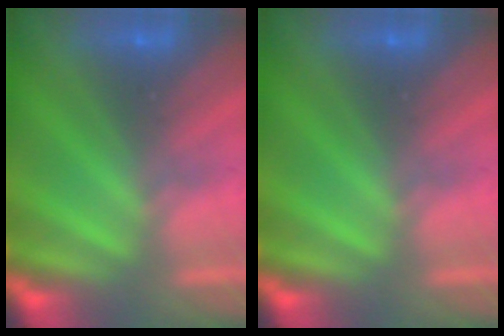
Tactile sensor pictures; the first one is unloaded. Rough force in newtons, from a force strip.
{"total": 0.0}